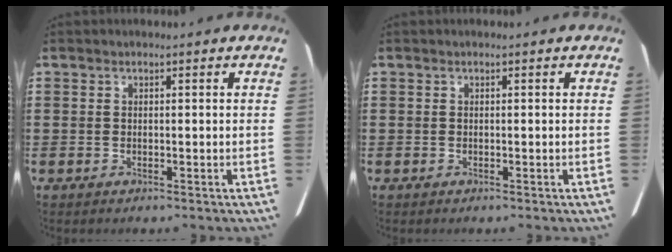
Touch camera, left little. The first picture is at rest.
{"total": 0.0}